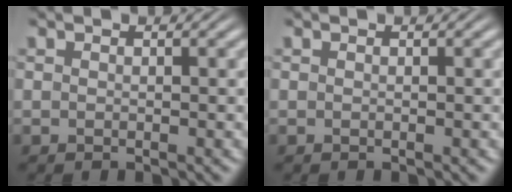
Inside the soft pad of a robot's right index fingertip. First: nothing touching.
{"total": 0.0}